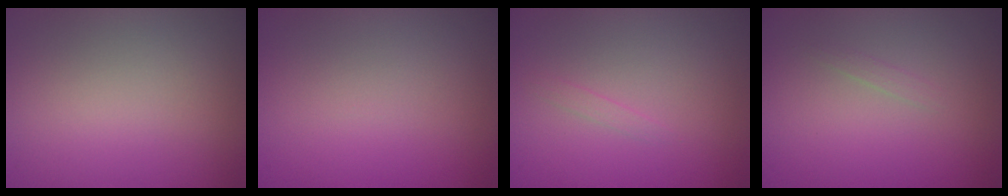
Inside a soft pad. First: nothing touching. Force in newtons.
{"total": 0.0}
{"total": 0.6, "press": 0.6, "slide": 0.0}
{"total": 0.5, "press": 0.5, "slide": 0.1}